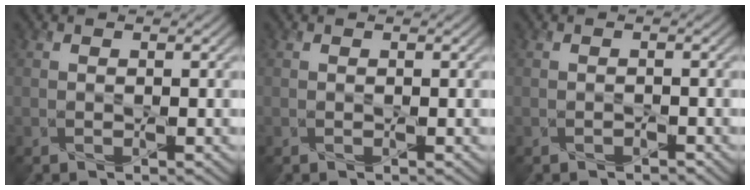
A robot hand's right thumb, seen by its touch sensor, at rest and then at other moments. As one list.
[{"total": 0.0}, {"total": 0.6, "force": [-0.6, 0.1, 0.0], "torque": [-0.001, 0.000, -0.007]}]